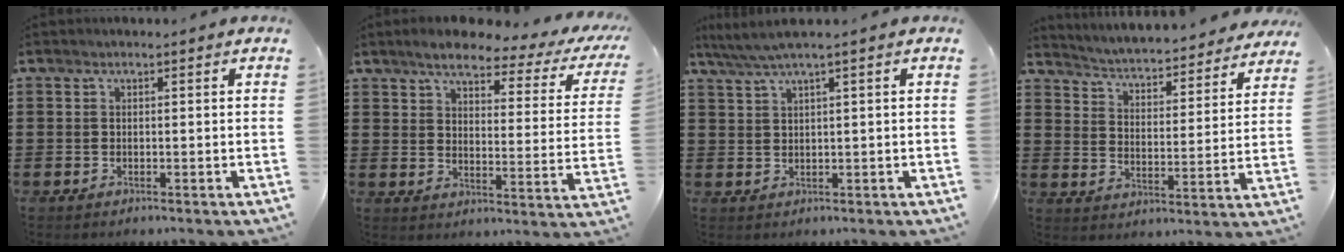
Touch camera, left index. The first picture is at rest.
{"total": 5.7, "force": [4.7, 1.2, 3.1], "torque": [-0.074, -0.023, 0.074]}
{"total": 2.6, "force": [1.4, -0.3, 2.2], "torque": [-0.052, -0.003, 0.021]}
{"total": 3.5, "force": [3.5, -0.4, 0.4], "torque": [-0.029, -0.036, 0.051]}